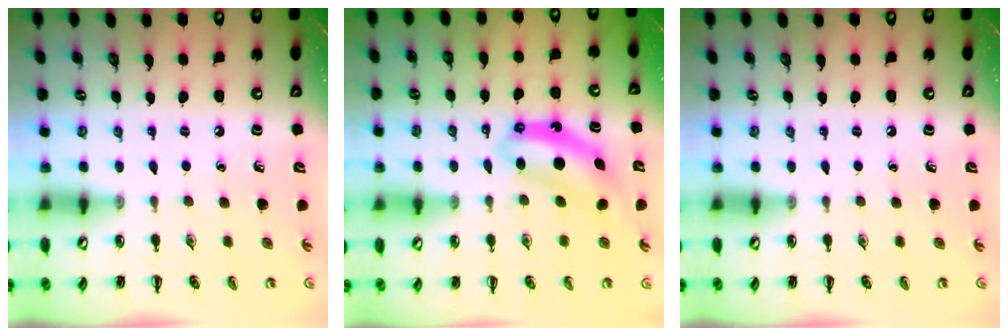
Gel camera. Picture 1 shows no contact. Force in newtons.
{"total": 7.1, "press": 7.1, "slide": 0.6}
{"total": 0.0}